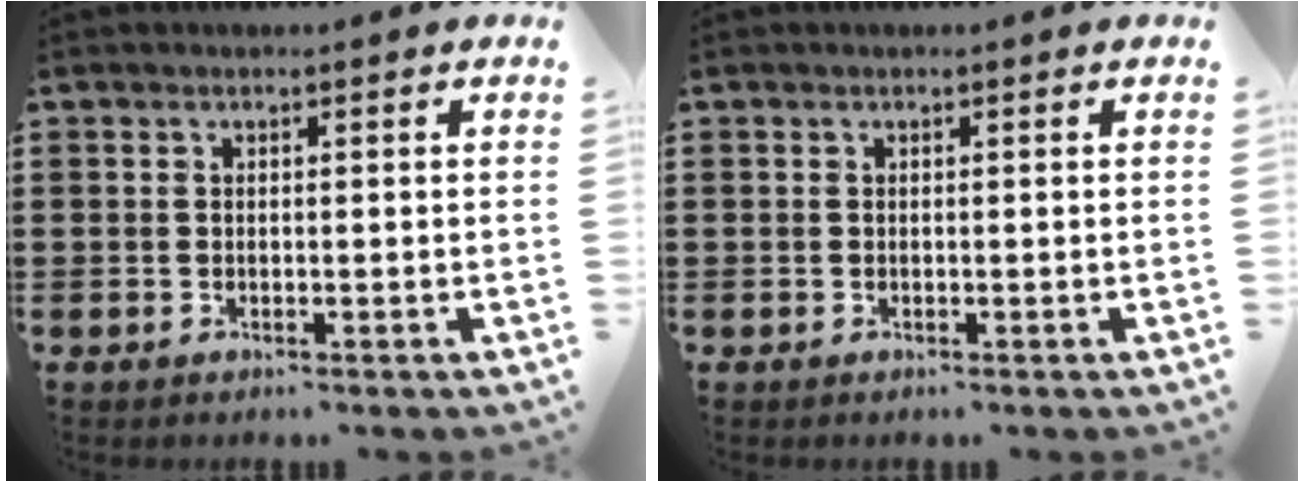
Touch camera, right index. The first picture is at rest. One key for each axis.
{"total": 0.0}